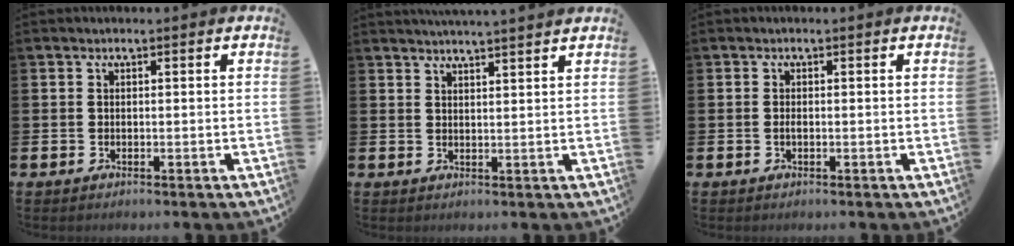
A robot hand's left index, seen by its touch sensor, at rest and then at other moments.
{"total": 3.1, "force": [3.1, -0.6, 0.1], "torque": [-0.004, -0.016, 0.057]}
{"total": 0.6, "force": [-0.1, 0.2, 0.6], "torque": [-0.007, -0.003, -0.004]}